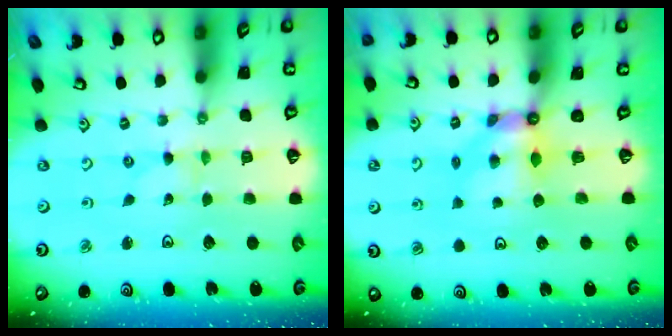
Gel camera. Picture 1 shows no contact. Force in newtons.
{"total": 5.9, "press": 5.9, "slide": 0.3}